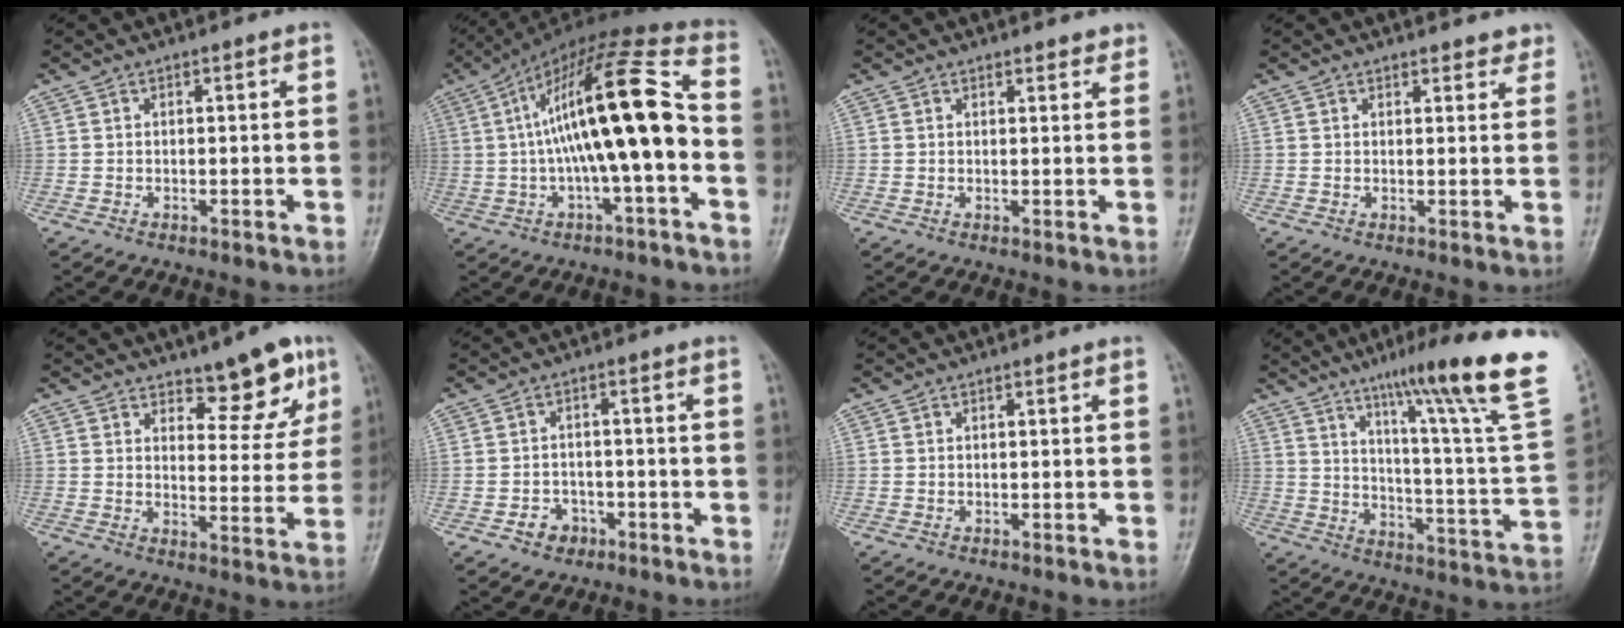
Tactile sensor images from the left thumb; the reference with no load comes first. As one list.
[{"total": 19.6, "force": [-0.8, 4.8, 19.0], "torque": [-0.335, 0.053, -0.015]}, {"total": 1.5, "force": [1.3, 0.5, 0.4], "torque": [0.001, -0.007, 0.015]}, {"total": 2.5, "force": [2.2, 1.1, 0.6], "torque": [0.012, -0.011, 0.020]}, {"total": 9.0, "force": [6.0, 3.8, 5.6], "torque": [-0.040, -0.041, 0.086]}, {"total": 4.0, "force": [-2.1, 3.2, 1.2], "torque": [0.001, 0.019, -0.029]}, {"total": 0.0}, {"total": 25.6, "force": [15.4, 1.5, 20.4], "torque": [-0.284, -0.064, 0.224]}]